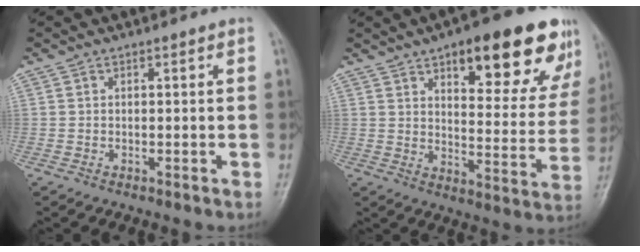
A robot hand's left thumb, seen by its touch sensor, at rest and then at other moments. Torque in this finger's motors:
{"motor_torque": [0.68, 0.65, 1.59, -1.17, 0.15]}